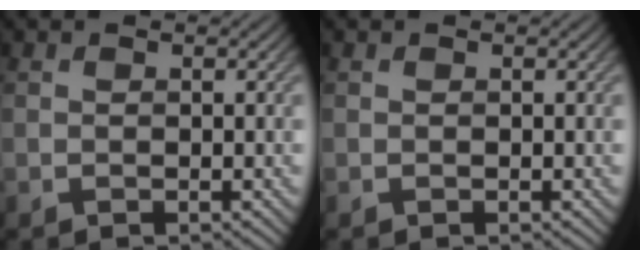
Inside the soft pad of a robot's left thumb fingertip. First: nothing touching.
{"total": 0.0}